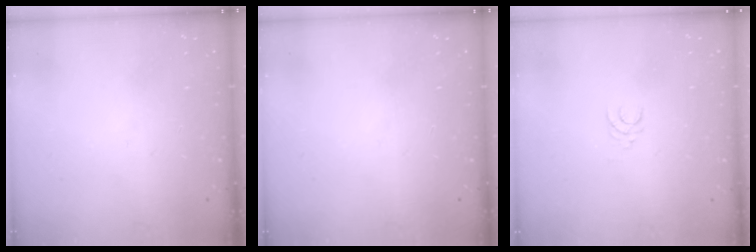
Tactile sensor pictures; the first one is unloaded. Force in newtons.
{"total": 0.0}
{"total": 2.7, "press": 2.7, "slide": 0.2}